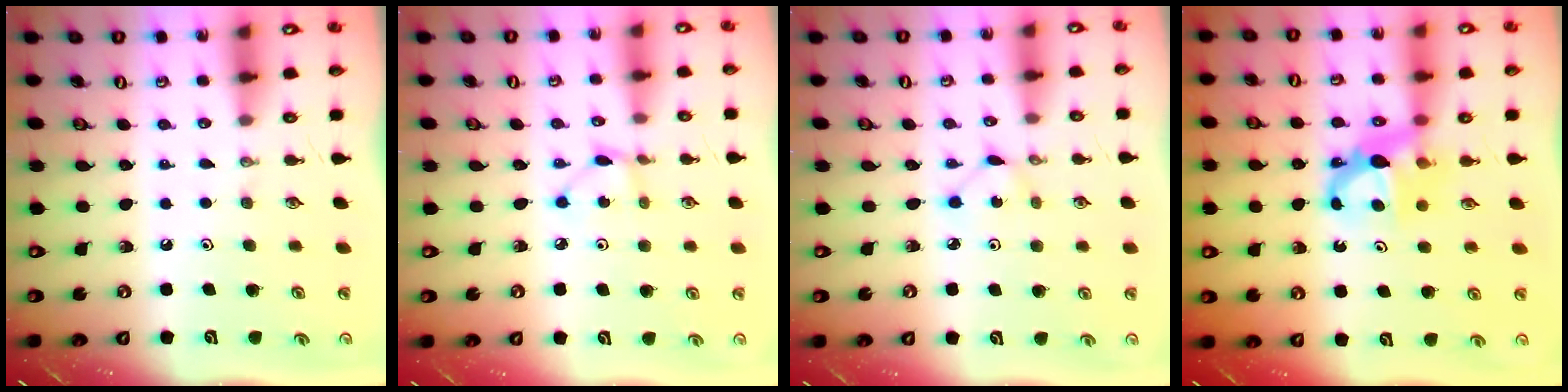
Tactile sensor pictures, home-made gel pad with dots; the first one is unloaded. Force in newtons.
{"total": 3.3, "press": 3.3, "slide": 0.4}
{"total": 1.8, "press": 1.8, "slide": 0.3}
{"total": 7.3, "press": 7.3, "slide": 0.4}